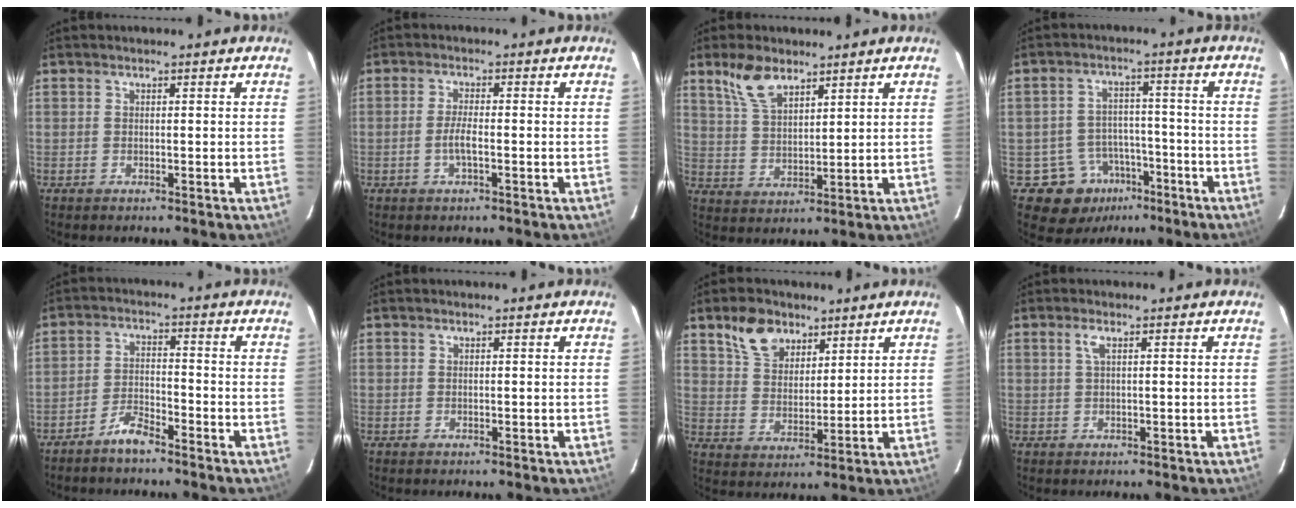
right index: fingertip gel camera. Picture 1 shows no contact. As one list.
[{"total": 2.8, "force": [-1.0, 0.4, 2.6], "torque": [-0.052, -0.003, -0.019]}, {"total": 7.8, "force": [5.5, 3.6, 4.3], "torque": [-0.084, 0.012, 0.114]}, {"total": 8.8, "force": [-5.2, 6.9, 1.5], "torque": [-0.037, 0.030, -0.064]}, {"total": 4.3, "force": [-3.7, 1.0, 1.9], "torque": [-0.054, 0.009, -0.073]}, {"total": 0.0}, {"total": 8.8, "force": [5.7, 5.4, 4.0], "torque": [-0.075, 0.022, 0.111]}, {"total": 1.4, "force": [0.5, -0.1, 1.3], "torque": [-0.026, 0.002, 0.008]}]